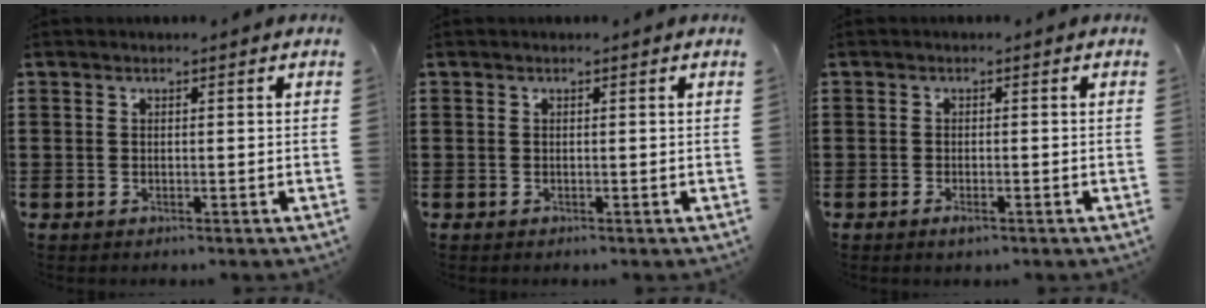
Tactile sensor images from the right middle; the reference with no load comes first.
{"total": 0.0}
{"total": 1.2, "force": [-0.7, 0.3, 0.9], "torque": [-0.019, -0.007, -0.011]}